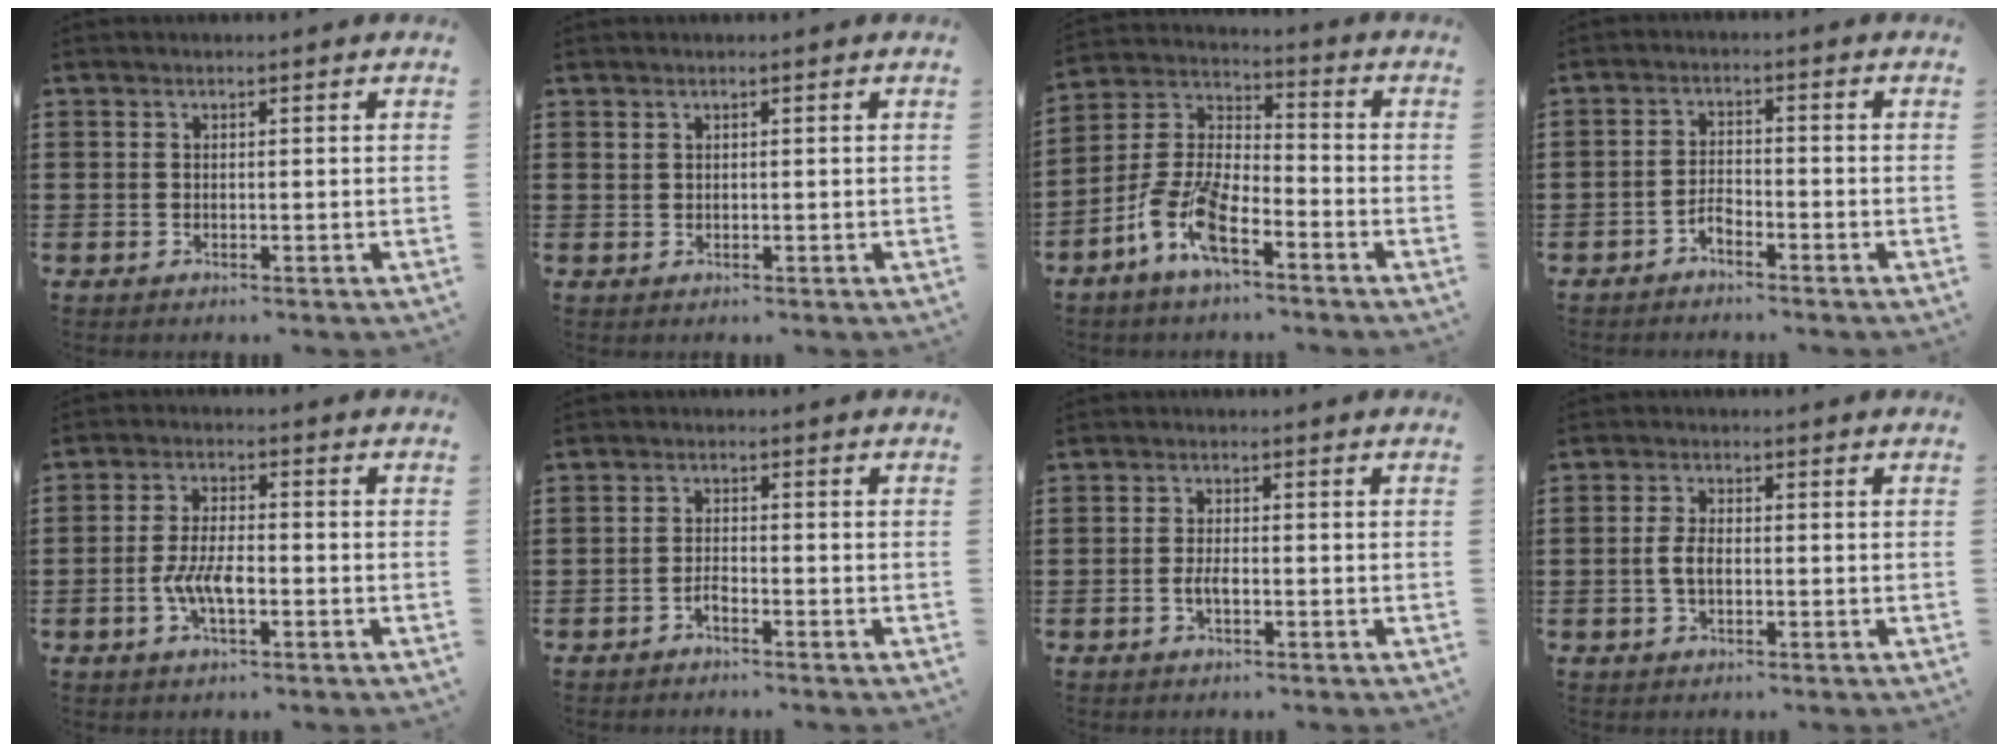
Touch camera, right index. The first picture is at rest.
{"total": 0.7, "force": [0.6, 0.2, 0.1], "torque": [-0.004, -0.001, 0.013]}
{"total": 10.0, "force": [-6.1, 3.6, 7.1], "torque": [-0.176, -0.008, -0.122]}
{"total": 2.2, "force": [-2.0, 0.5, 0.7], "torque": [-0.019, 0.005, -0.042]}
{"total": 5.6, "force": [-1.9, 2.2, 4.8], "torque": [-0.109, -0.003, -0.040]}
{"total": 1.5, "force": [-1.4, 0.3, 0.6], "torque": [-0.015, -0.002, -0.026]}
{"total": 2.2, "force": [-0.9, 0.7, 1.9], "torque": [-0.042, -0.002, -0.018]}
{"total": 3.1, "force": [-0.4, 1.5, 2.7], "torque": [-0.067, -0.002, -0.013]}